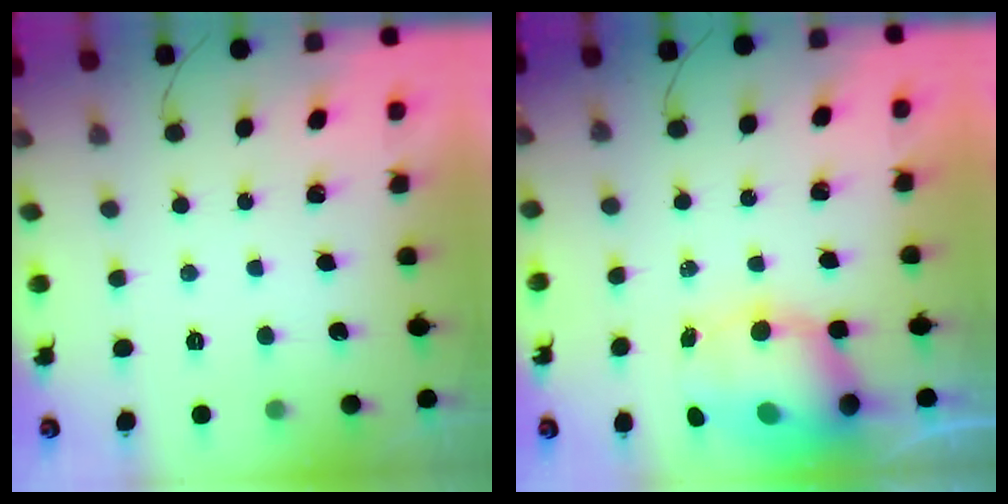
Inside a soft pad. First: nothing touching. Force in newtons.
{"total": 10.0, "press": 9.6, "slide": 2.7}